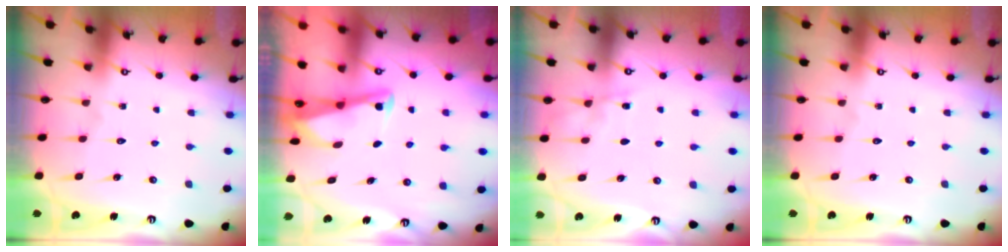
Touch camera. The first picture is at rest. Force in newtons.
{"total": 2.9, "press": 2.8, "slide": 0.4}
{"total": 3.9, "press": 3.9, "slide": 0.5}
{"total": 0.0}